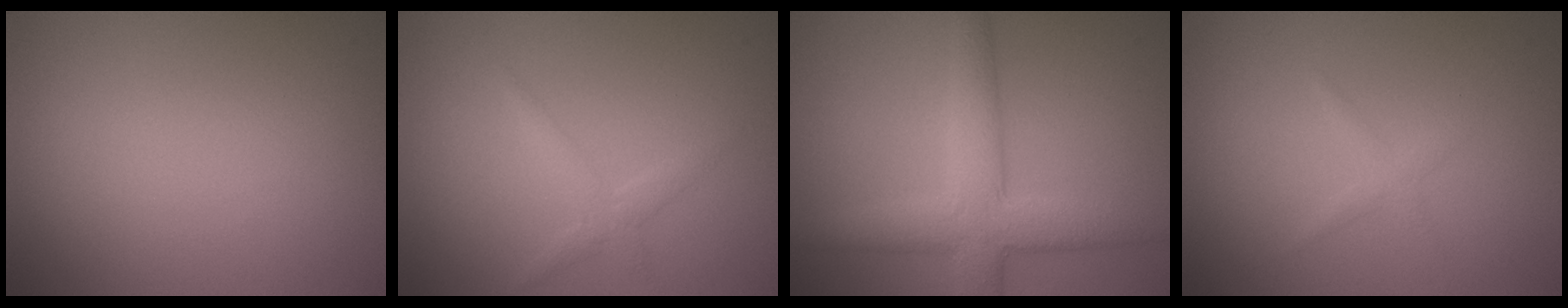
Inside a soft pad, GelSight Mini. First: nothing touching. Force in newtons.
{"total": 1.5, "press": 1.5, "slide": 0.1}
{"total": 5.6, "press": 5.6, "slide": 0.3}
{"total": 1.0, "press": 1.0, "slide": 0.1}